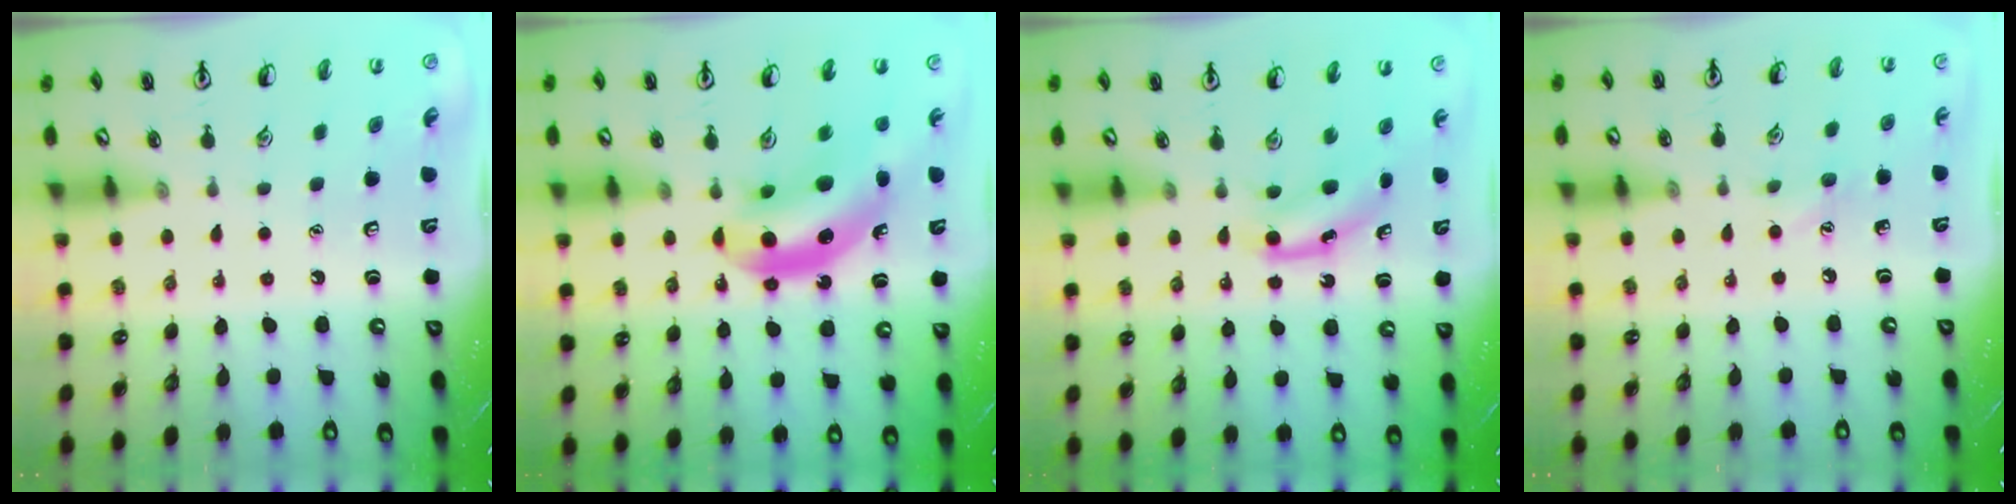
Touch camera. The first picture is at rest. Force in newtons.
{"total": 11.3, "press": 10.7, "slide": 3.5}
{"total": 3.9, "press": 3.8, "slide": 0.9}
{"total": 5.0, "press": 4.7, "slide": 1.6}